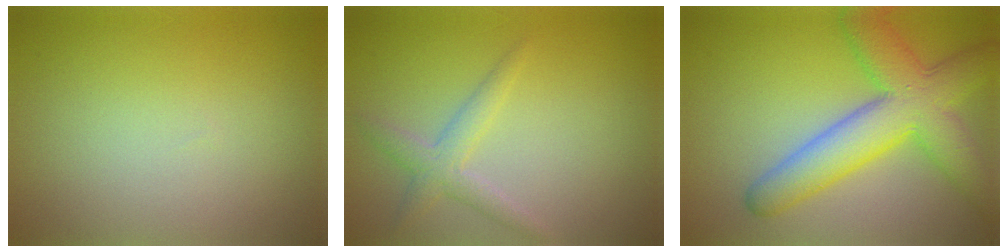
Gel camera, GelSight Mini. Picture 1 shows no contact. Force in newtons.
{"total": 2.4, "press": 2.4, "slide": 0.1}
{"total": 8.3, "press": 8.3, "slide": 0.3}